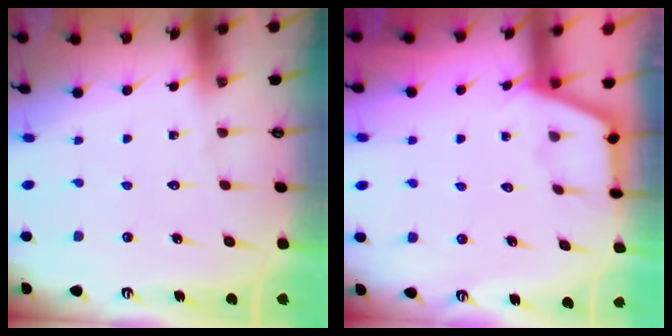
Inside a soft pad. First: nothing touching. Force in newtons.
{"total": 2.4, "press": 2.4, "slide": 0.4}